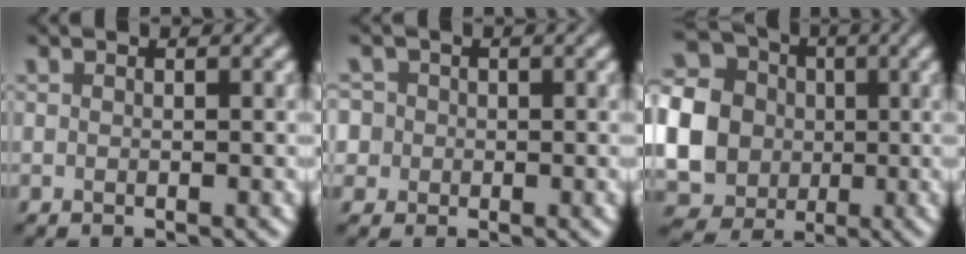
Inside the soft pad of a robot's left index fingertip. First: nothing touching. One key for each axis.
{"total": 4.4, "fx": 0.9, "fy": 4.0, "fz": 1.5, "tx": -0.024, "ty": 0.034, "tz": -0.006}
{"total": 18.8, "fx": -0.2, "fy": 17.6, "fz": 6.5, "tx": -0.210, "ty": 0.006, "tz": -0.042}